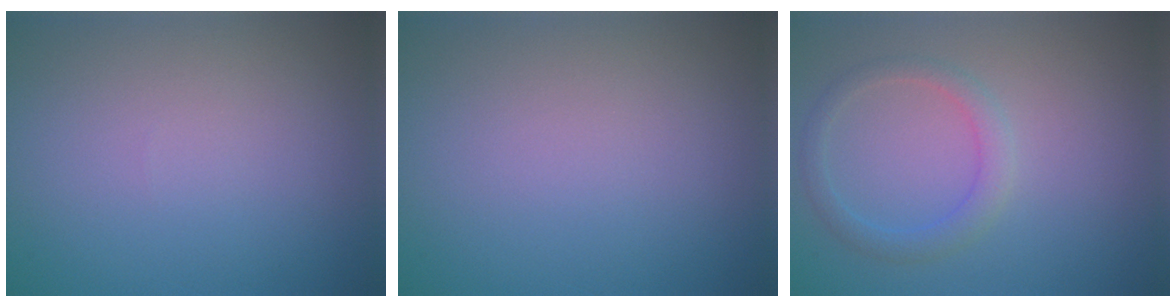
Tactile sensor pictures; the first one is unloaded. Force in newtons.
{"total": 0.0}
{"total": 2.1, "press": 2.1, "slide": 0.2}